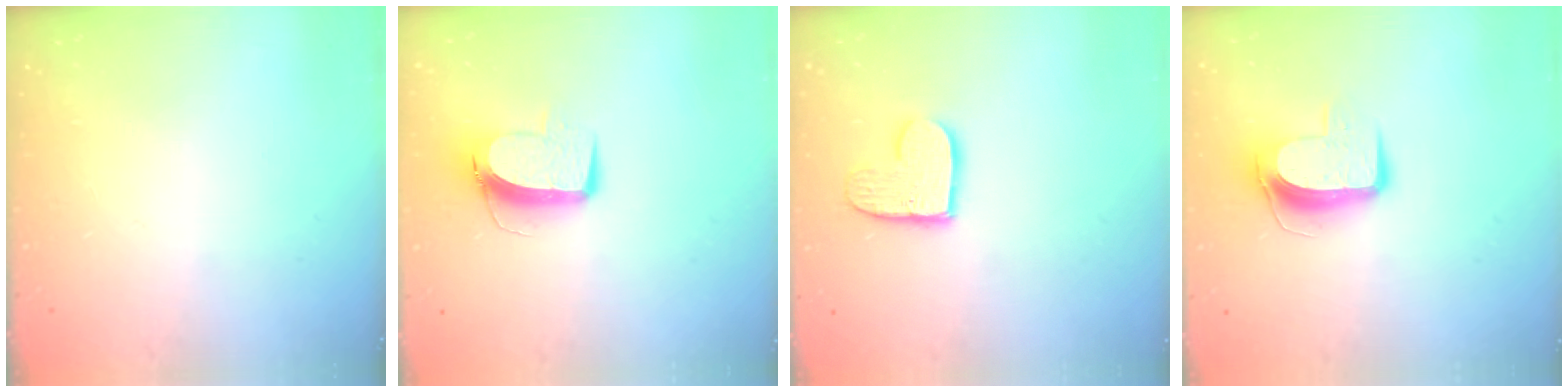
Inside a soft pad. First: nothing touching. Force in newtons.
{"total": 9.9, "press": 9.9, "slide": 0.8}
{"total": 10.9, "press": 10.8, "slide": 0.9}
{"total": 9.8, "press": 9.7, "slide": 1.0}